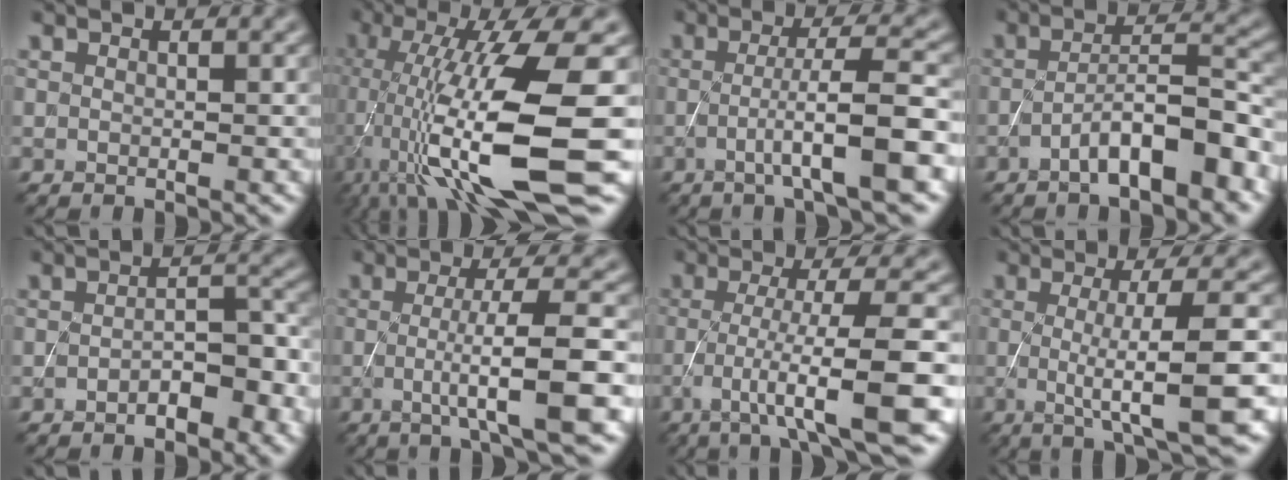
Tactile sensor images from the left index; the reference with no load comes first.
{"total": 13.6, "force": [-2.5, 3.2, 12.9], "torque": [-0.240, -0.010, -0.034]}
{"total": 6.2, "force": [-1.7, 0.7, 5.9], "torque": [-0.092, 0.007, -0.032]}
{"total": 6.3, "force": [-3.3, 1.4, 5.1], "torque": [-0.086, 0.018, -0.054]}
{"total": 3.5, "force": [-1.9, 1.2, 2.8], "torque": [-0.046, 0.008, -0.026]}
{"total": 7.1, "force": [-1.3, 1.0, 6.9], "torque": [-0.108, 0.004, -0.022]}
{"total": 8.2, "force": [-3.3, 0.9, 7.4], "torque": [-0.118, 0.004, -0.054]}
{"total": 7.8, "force": [-0.8, 1.5, 7.7], "torque": [-0.112, -0.006, -0.009]}